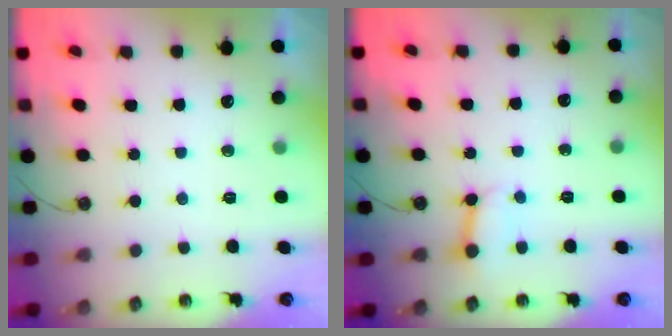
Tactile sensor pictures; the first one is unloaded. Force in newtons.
{"total": 3.6, "press": 3.6, "slide": 0.4}